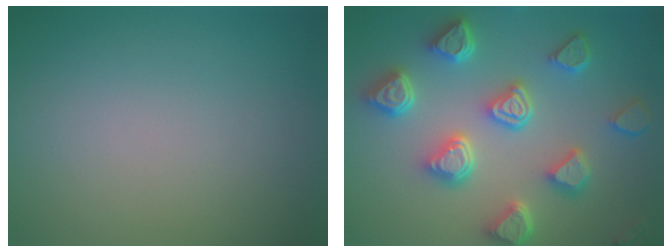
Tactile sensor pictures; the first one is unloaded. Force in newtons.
{"total": 6.9, "press": 6.1, "slide": 3.3}